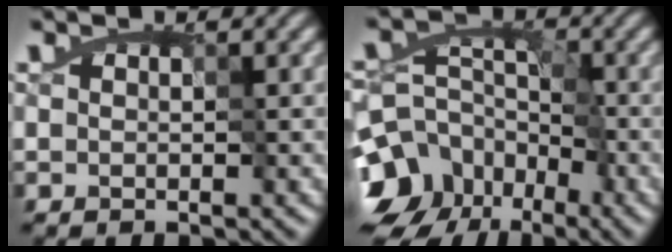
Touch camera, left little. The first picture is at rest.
{"total": 11.5, "force": [-7.5, 8.2, 3.1], "torque": [-0.063, -0.012, -0.133]}